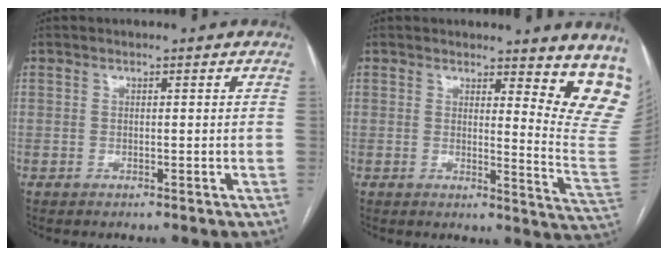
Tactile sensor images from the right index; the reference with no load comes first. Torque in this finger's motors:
{"motor_torque": [-0.12, 0.23, 0.04, 0.01]}